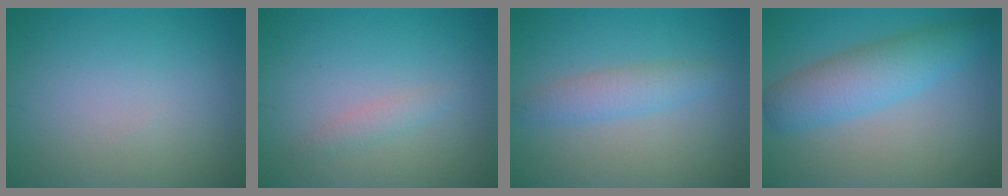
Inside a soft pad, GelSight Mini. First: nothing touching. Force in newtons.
{"total": 1.2, "press": 1.2, "slide": 0.0}
{"total": 2.5, "press": 2.5, "slide": 0.1}
{"total": 5.0, "press": 5.0, "slide": 0.1}